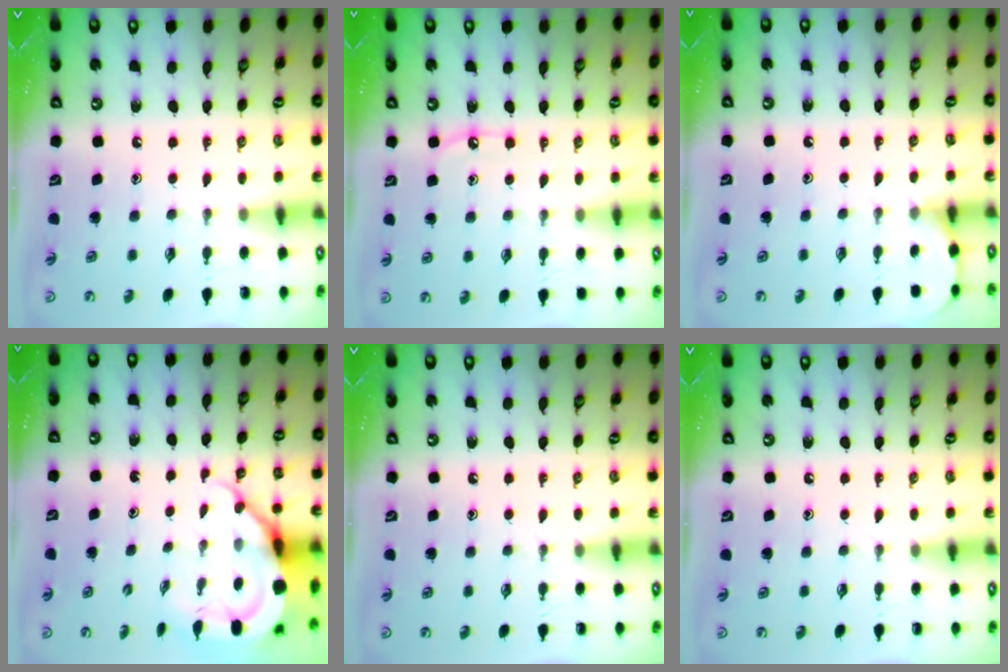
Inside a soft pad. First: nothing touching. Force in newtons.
{"total": 5.4, "press": 5.3, "slide": 0.6}
{"total": 3.3, "press": 3.3, "slide": 0.5}
{"total": 9.0, "press": 8.9, "slide": 0.9}
{"total": 0.0}
{"total": 0.0}